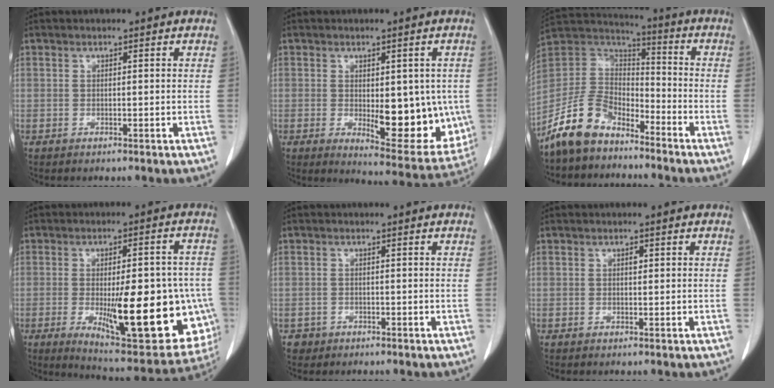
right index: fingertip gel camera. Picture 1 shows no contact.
{"total": 13.1, "force": [-1.4, 5.3, 11.9], "torque": [-0.139, -0.016, -0.002]}
{"total": 11.4, "force": [-8.7, 5.7, 4.7], "torque": [-0.107, 0.024, -0.178]}
{"total": 22.8, "force": [-5.1, 6.7, 21.2], "torque": [-0.228, -0.004, -0.044]}
{"total": 1.6, "force": [-1.0, 1.3, -0.2], "torque": [-0.001, 0.007, -0.019]}
{"total": 0.7, "force": [0.2, 0.4, 0.5], "torque": [-0.010, 0.000, 0.003]}